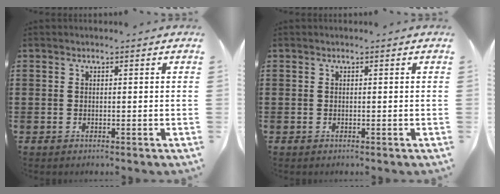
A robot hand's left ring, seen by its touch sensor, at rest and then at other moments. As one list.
[{"total": 0.0}]